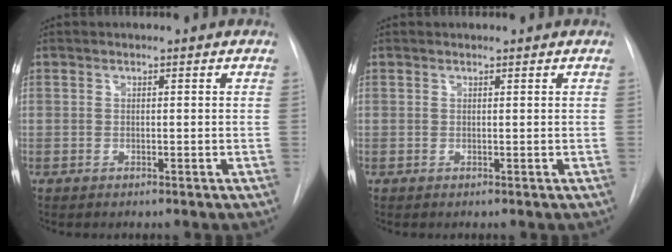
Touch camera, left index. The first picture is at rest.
{"total": 1.2, "force": [1.2, 0.2, 0.2], "torque": [-0.007, 0.018, 0.019]}